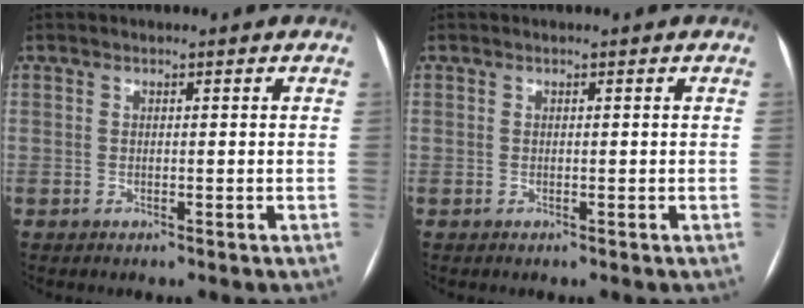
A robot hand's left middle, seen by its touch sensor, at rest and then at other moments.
{"total": 0.0}